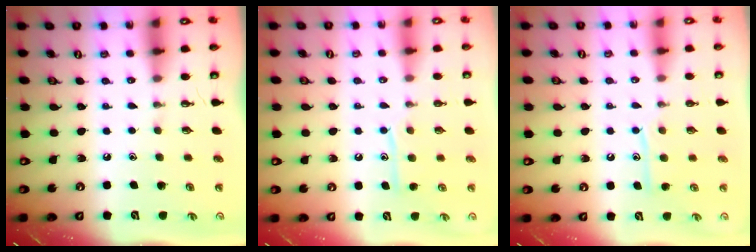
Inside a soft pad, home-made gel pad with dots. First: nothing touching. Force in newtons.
{"total": 8.5, "press": 8.5, "slide": 0.6}
{"total": 8.5, "press": 8.5, "slide": 0.6}